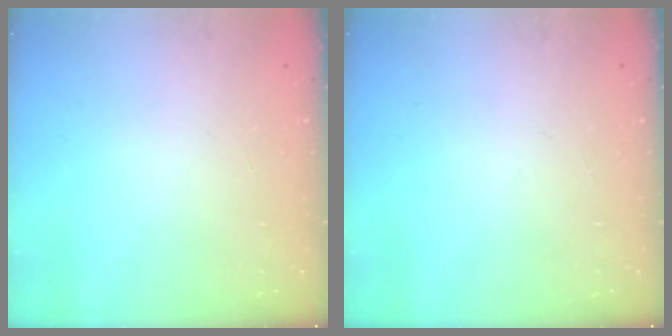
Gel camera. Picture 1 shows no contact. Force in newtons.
{"total": 0.0}